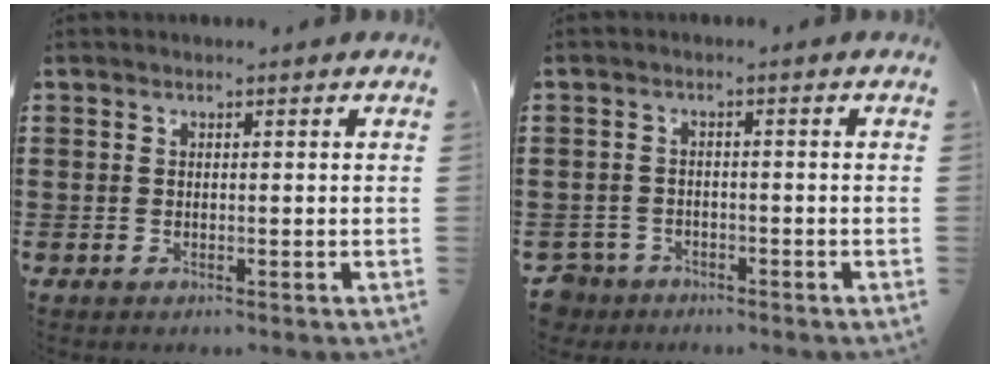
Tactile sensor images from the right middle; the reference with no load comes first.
{"total": 2.5, "force": [-2.3, 1.0, 0.0], "torque": [-0.023, -0.005, -0.056]}